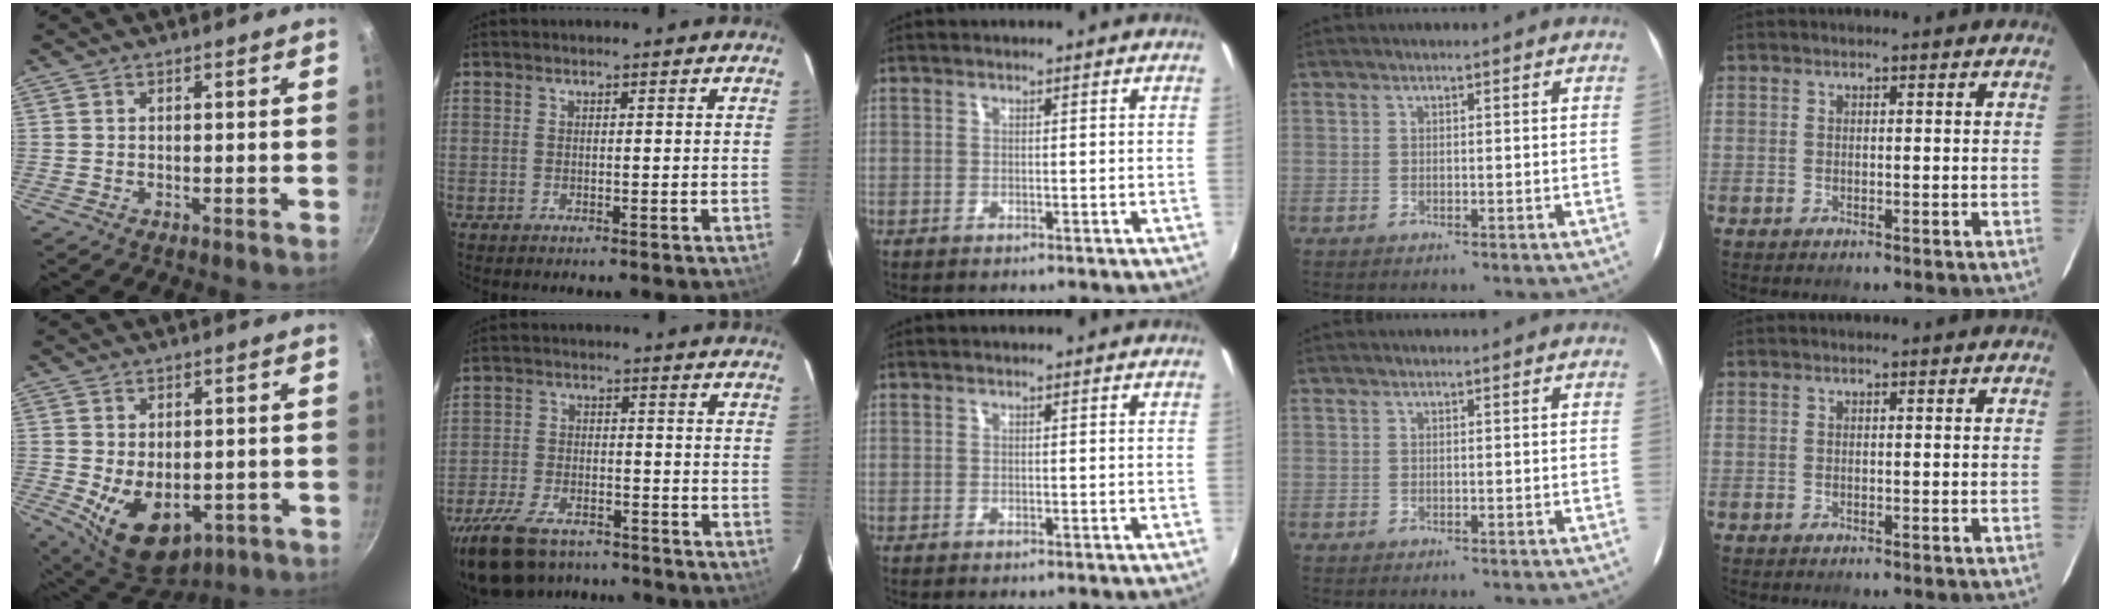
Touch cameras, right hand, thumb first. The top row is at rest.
{"thumb": {"total": 12.3, "force": [-2.6, 8.0, 9.0], "torque": [-0.114, -0.015, -0.014]}, "index": {"total": 16.1, "force": [-12.0, 7.8, 7.4], "torque": [-0.182, -0.013, -0.197]}}